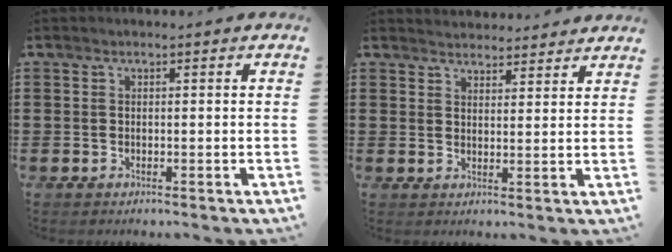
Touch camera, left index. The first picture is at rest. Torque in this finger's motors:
{"motor_torque": [2.14, 0.00, 0.11, 0.01]}